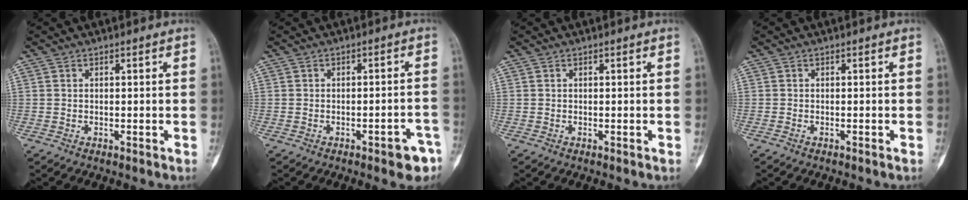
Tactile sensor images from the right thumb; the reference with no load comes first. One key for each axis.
{"total": 5.4, "fx": -3.2, "fy": 1.8, "fz": 4.0, "tx": -0.034, "ty": 0.026, "tz": -0.034}
{"total": 0.0}
{"total": 0.0}